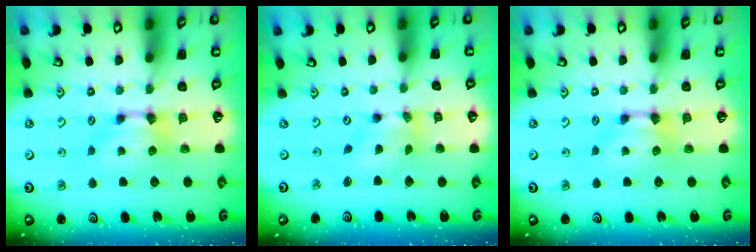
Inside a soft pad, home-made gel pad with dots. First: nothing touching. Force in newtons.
{"total": 2.7, "press": 2.3, "slide": 1.4}
{"total": 0.0}